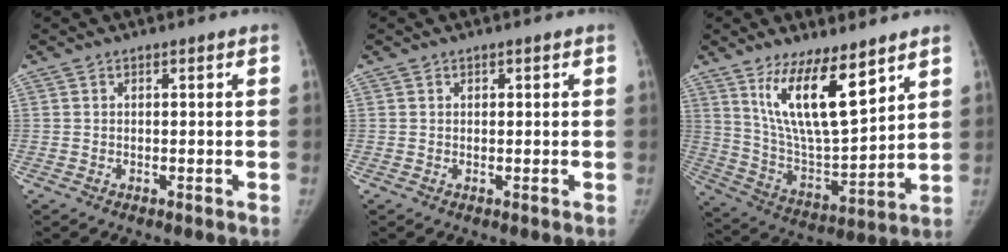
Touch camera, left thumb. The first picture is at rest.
{"total": 0.5, "force": [0.3, 0.5, 0.2], "torque": [0.004, 0.000, 0.003]}
{"total": 16.5, "force": [9.6, 5.2, 12.4], "torque": [-0.197, -0.061, 0.192]}